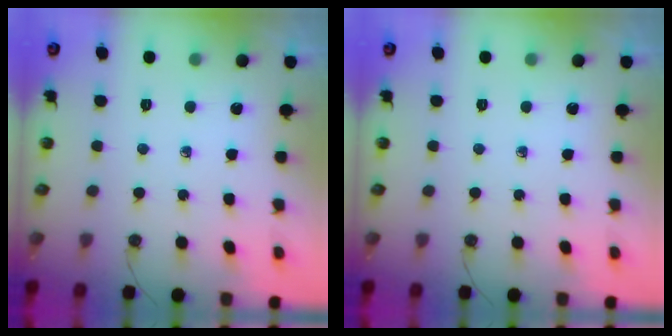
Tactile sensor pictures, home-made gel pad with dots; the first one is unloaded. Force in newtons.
{"total": 0.0}